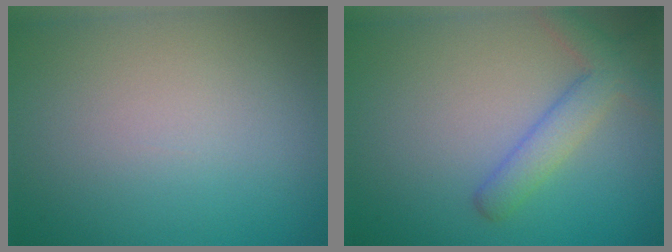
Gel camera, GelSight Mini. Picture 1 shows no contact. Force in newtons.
{"total": 3.5, "press": 3.5, "slide": 0.2}